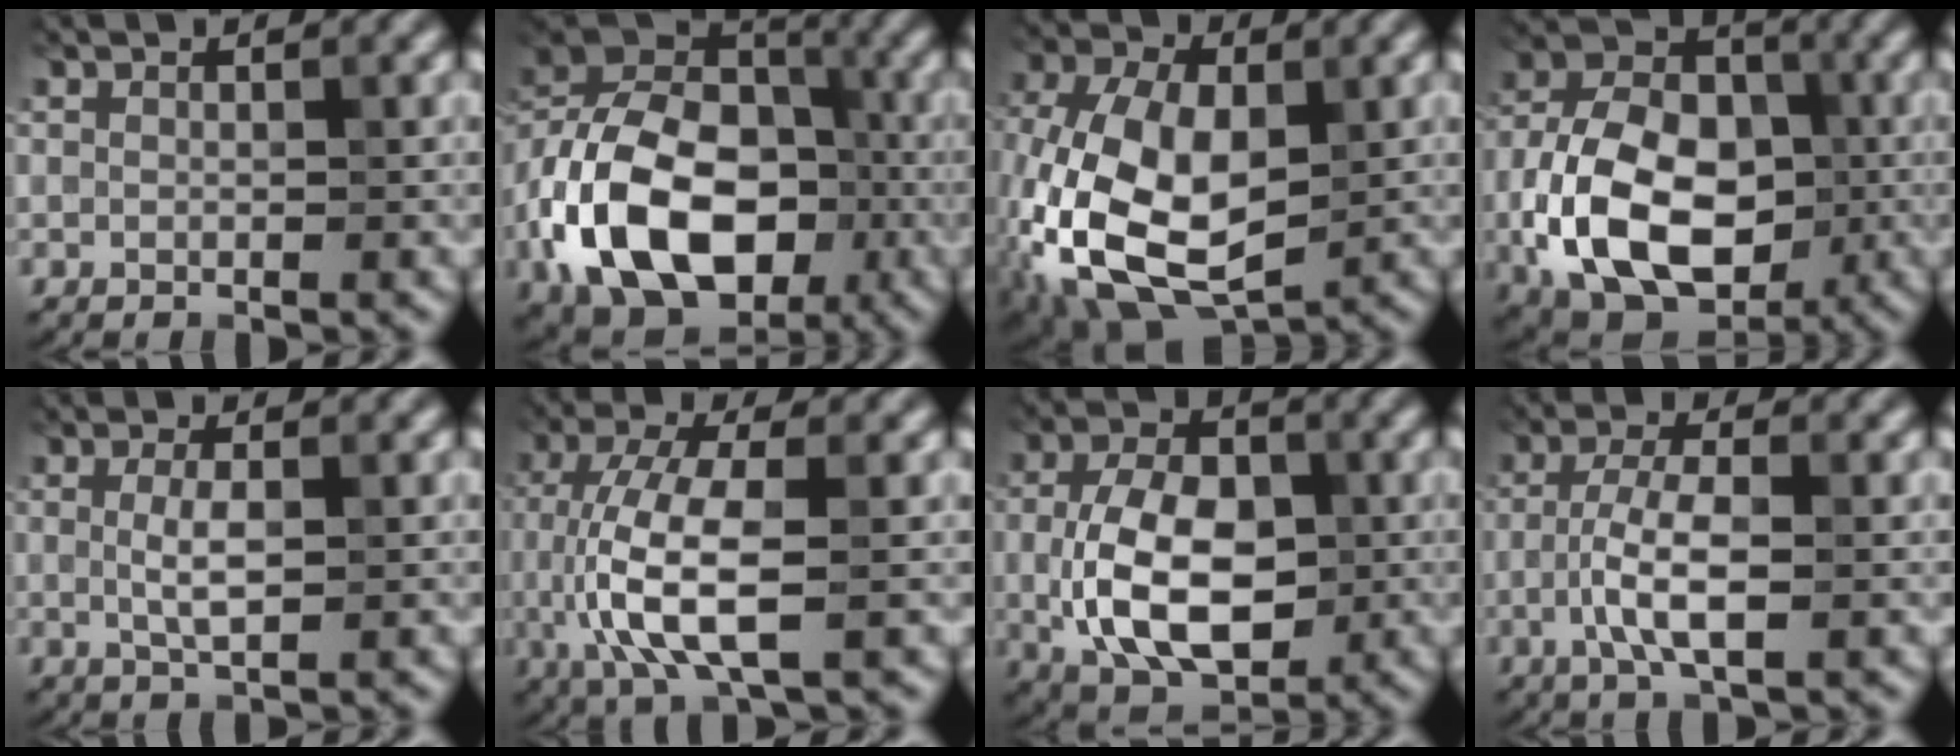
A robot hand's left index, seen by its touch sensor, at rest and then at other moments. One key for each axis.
{"total": 15.1, "fx": -5.0, "fy": 9.9, "fz": 10.3, "tx": -0.199, "ty": 0.003, "tz": -0.113}
{"total": 12.5, "fx": -2.3, "fy": 7.4, "fz": 9.8, "tx": -0.228, "ty": -0.005, "tz": -0.053}
{"total": 13.0, "fx": -3.3, "fy": 8.6, "fz": 9.1, "tx": -0.182, "ty": -0.013, "tz": -0.069}
{"total": 2.5, "fx": 0.2, "fy": 0.7, "fz": 2.4, "tx": -0.050, "ty": 0.001, "tz": 0.003}
{"total": 7.8, "fx": -0.9, "fy": 2.7, "fz": 7.3, "tx": -0.157, "ty": 0.000, "tz": -0.018}
{"total": 9.9, "fx": -0.8, "fy": 6.2, "fz": 7.7, "tx": -0.155, "ty": -0.009, "tz": -0.011}
{"total": 4.5, "fx": -1.1, "fy": 1.3, "fz": 4.2, "tx": -0.085, "ty": 0.005, "tz": -0.026}